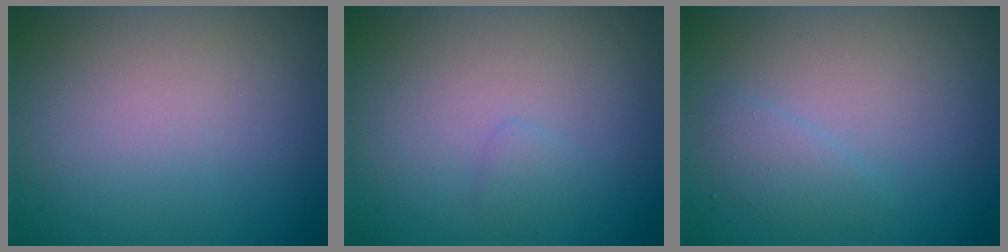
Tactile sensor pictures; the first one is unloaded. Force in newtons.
{"total": 0.8, "press": 0.8, "slide": 0.1}
{"total": 1.3, "press": 1.3, "slide": 0.0}